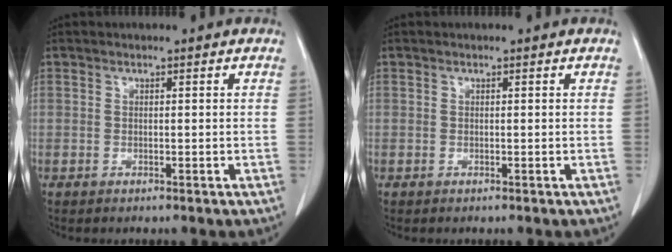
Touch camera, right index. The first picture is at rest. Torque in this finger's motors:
{"motor_torque": [0.00, 0.00, 0.00, 0.00]}